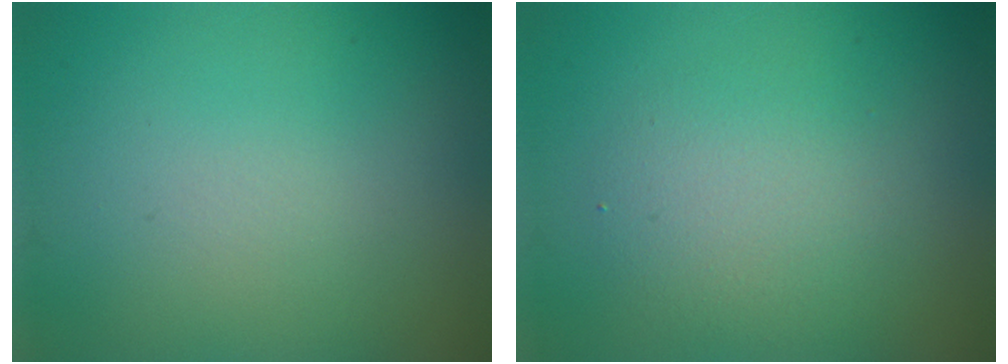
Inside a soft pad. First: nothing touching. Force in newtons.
{"total": 3.2, "press": 3.2, "slide": 0.1}